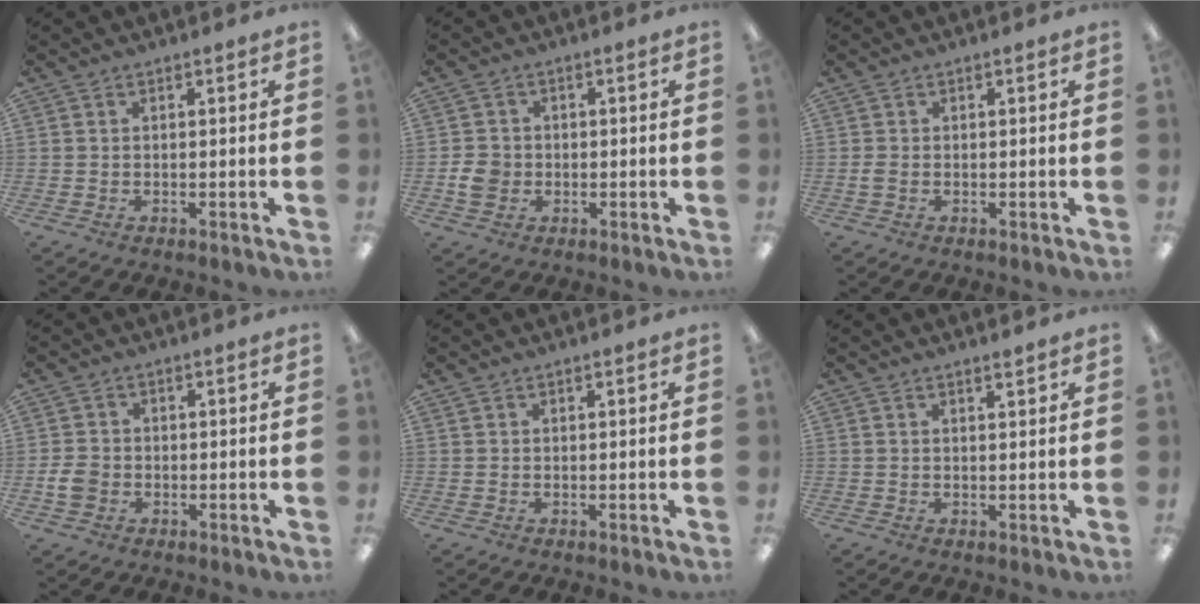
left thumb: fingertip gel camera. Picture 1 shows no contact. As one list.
[{"total": 4.7, "force": [-0.8, 4.1, 2.2], "torque": [-0.043, 0.007, -0.013]}, {"total": 1.7, "force": [-0.2, 1.1, 1.3], "torque": [-0.030, 0.001, -0.007]}, {"total": 4.4, "force": [-1.0, 3.6, 2.3], "torque": [-0.052, 0.004, -0.020]}, {"total": 0.6, "force": [0.2, 0.4, 0.3], "torque": [-0.006, 0.002, 0.004]}, {"total": 1.3, "force": [1.2, 0.1, 0.6], "torque": [-0.012, -0.001, 0.021]}]